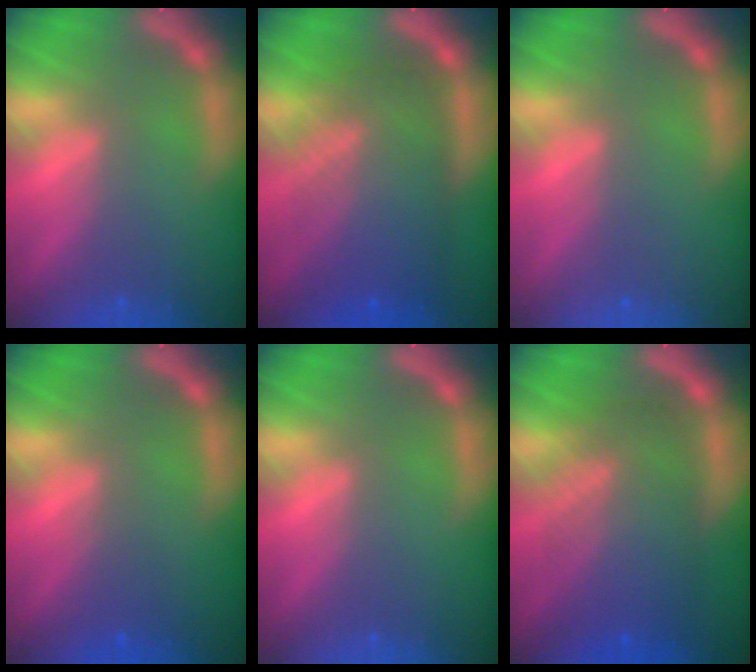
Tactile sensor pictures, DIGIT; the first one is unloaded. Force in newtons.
{"total": 9.6}
{"total": 0.0}
{"total": 1.4}
{"total": 0.0}
{"total": 9.0}